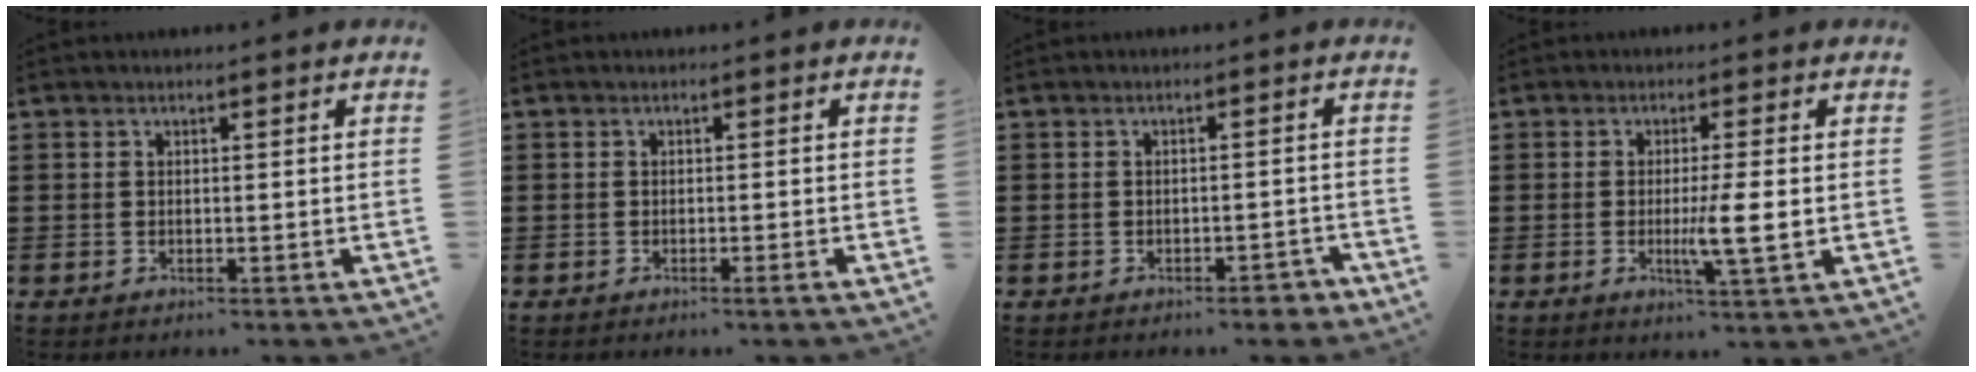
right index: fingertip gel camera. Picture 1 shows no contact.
{"total": 0.8, "force": [-0.5, -0.2, 0.6], "torque": [-0.011, -0.003, -0.009]}
{"total": 2.1, "force": [-1.7, 0.6, 1.0], "torque": [-0.020, 0.003, -0.035]}
{"total": 5.6, "force": [-0.6, 0.2, 5.5], "torque": [-0.095, -0.010, -0.013]}